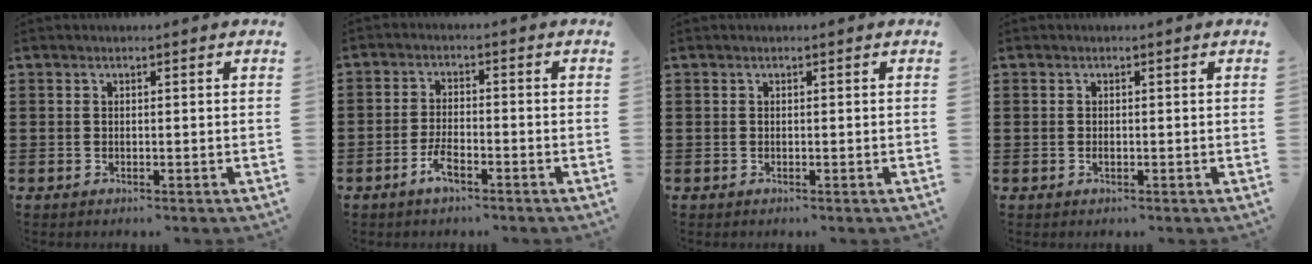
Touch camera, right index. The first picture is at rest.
{"total": 3.5, "force": [-2.2, 1.2, 2.3], "torque": [-0.054, 0.000, -0.045]}
{"total": 0.0}
{"total": 0.5, "force": [-0.1, 0.1, 0.5], "torque": [-0.012, -0.006, -0.001]}